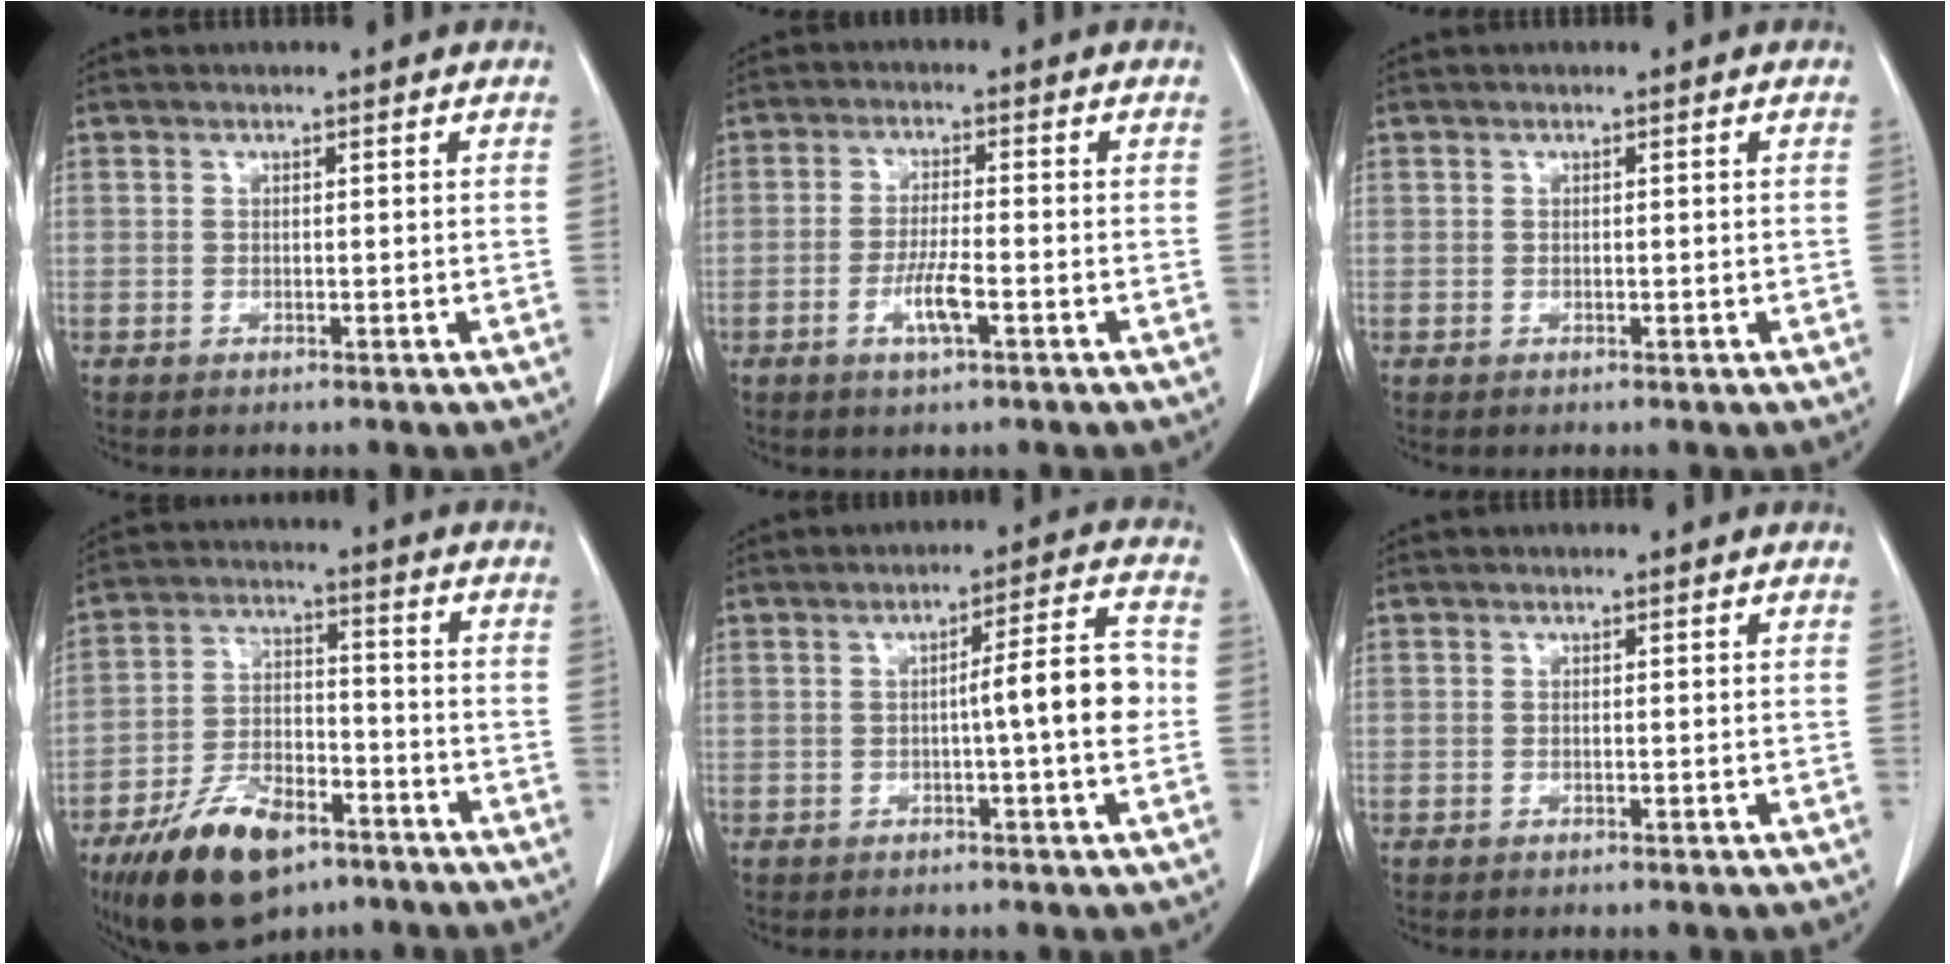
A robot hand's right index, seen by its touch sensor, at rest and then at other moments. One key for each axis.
{"total": 4.8, "fx": -1.9, "fy": 0.6, "fz": 4.4, "tx": -0.083, "ty": -0.003, "tz": -0.034}
{"total": 0.0}
{"total": 14.4, "fx": -9.2, "fy": 6.2, "fz": 9.2, "tx": -0.173, "ty": -0.006, "tz": -0.158}
{"total": 7.4, "fx": -0.8, "fy": 0.0, "fz": 7.3, "tx": -0.102, "ty": 0.013, "tz": -0.013}
{"total": 0.0}